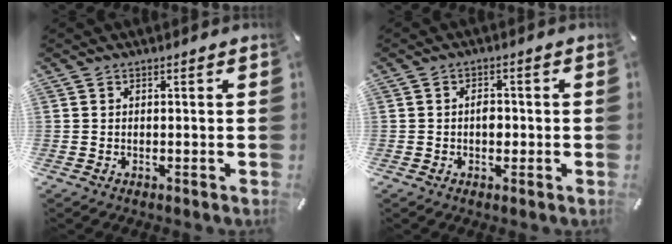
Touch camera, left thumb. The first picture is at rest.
{"total": 2.7, "force": [-0.5, 1.9, 1.9], "torque": [-0.029, 0.001, -0.012]}